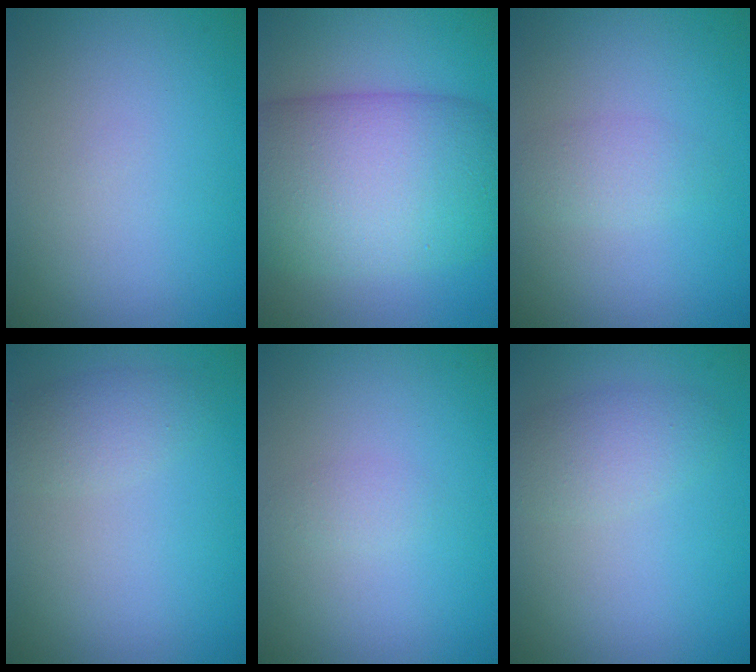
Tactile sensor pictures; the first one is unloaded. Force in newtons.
{"total": 13.6, "press": 13.5, "slide": 0.6}
{"total": 1.5, "press": 1.5, "slide": 0.0}
{"total": 2.1, "press": 2.1, "slide": 0.2}
{"total": 0.8, "press": 0.8, "slide": 0.1}
{"total": 2.7, "press": 2.7, "slide": 0.0}